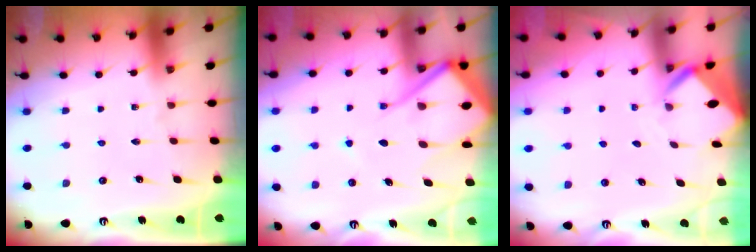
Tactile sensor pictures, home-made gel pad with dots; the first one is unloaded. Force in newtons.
{"total": 13.3, "press": 13.3, "slide": 1.3}
{"total": 3.2, "press": 3.2, "slide": 0.2}